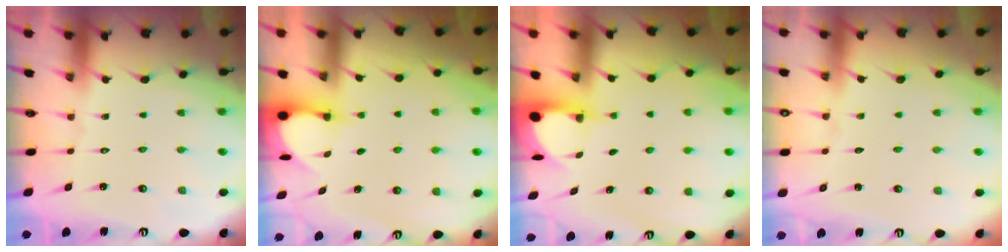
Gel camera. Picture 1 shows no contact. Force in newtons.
{"total": 3.6, "press": 3.5, "slide": 0.3}
{"total": 3.9, "press": 3.9, "slide": 0.4}
{"total": 2.5, "press": 2.5, "slide": 0.3}